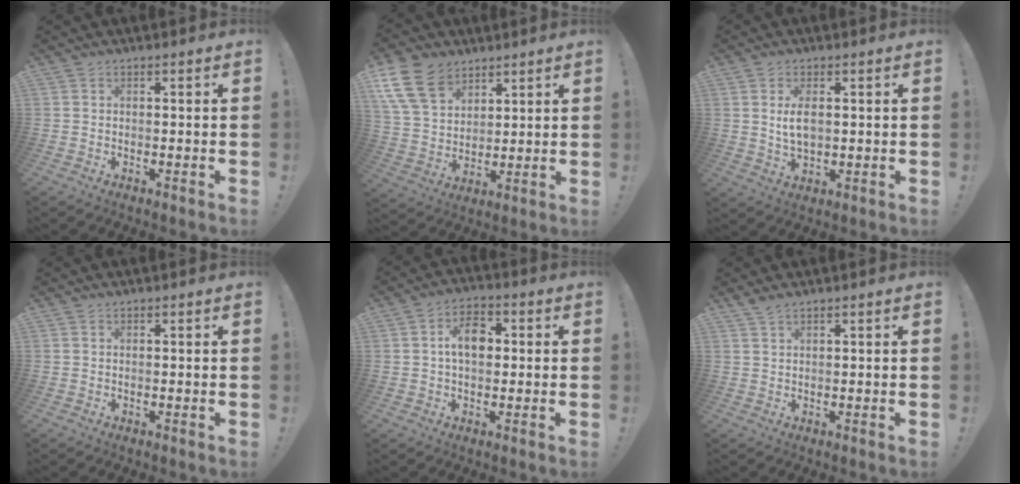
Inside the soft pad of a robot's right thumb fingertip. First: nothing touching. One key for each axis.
{"total": 15.3, "fx": 8.9, "fy": 10.0, "fz": 7.3, "tx": -0.142, "ty": -0.049, "tz": 0.175}
{"total": 5.6, "fx": 1.2, "fy": 3.0, "fz": 4.5, "tx": -0.086, "ty": -0.006, "tz": 0.017}
{"total": 0.0}
{"total": 8.7, "fx": 1.4, "fy": 5.7, "fz": 6.5, "tx": -0.093, "ty": 0.008, "tz": 0.022}
{"total": 2.0, "fx": 1.6, "fy": 0.4, "fz": 1.1, "tx": -0.030, "ty": -0.003, "tz": 0.031}